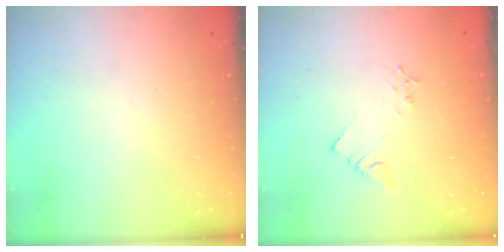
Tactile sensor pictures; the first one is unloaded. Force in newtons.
{"total": 2.1, "press": 2.1, "slide": 0.3}